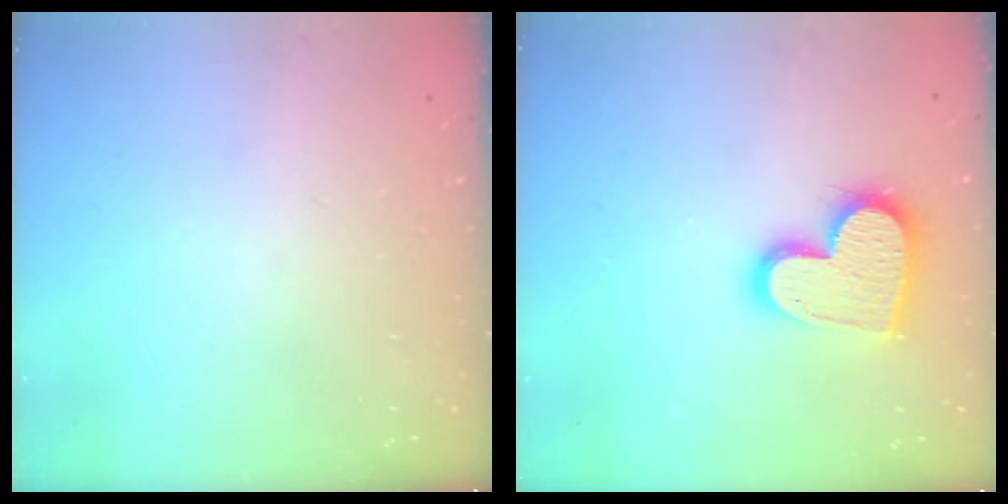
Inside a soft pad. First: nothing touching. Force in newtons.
{"total": 16.9, "press": 16.9, "slide": 1.5}